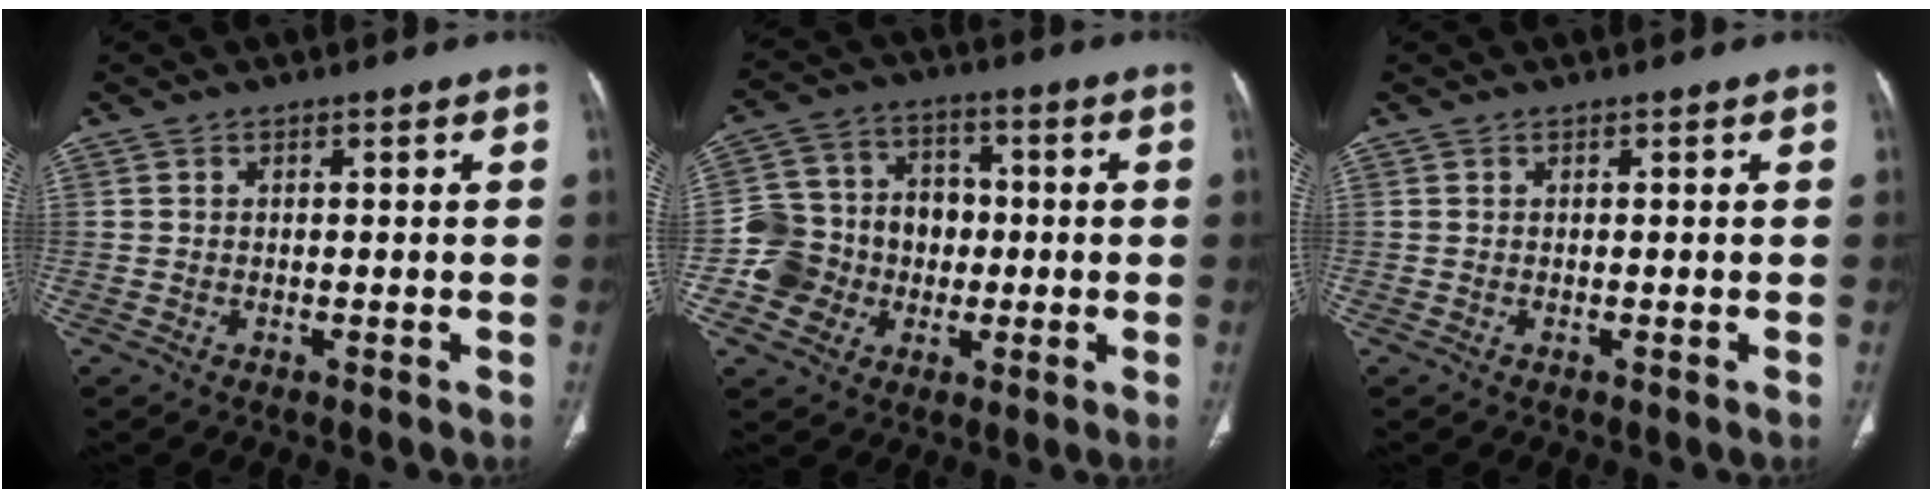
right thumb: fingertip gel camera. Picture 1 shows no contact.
{"total": 12.9, "force": [-2.5, 11.8, 4.5], "torque": [-0.039, 0.039, -0.043]}
{"total": 0.0}